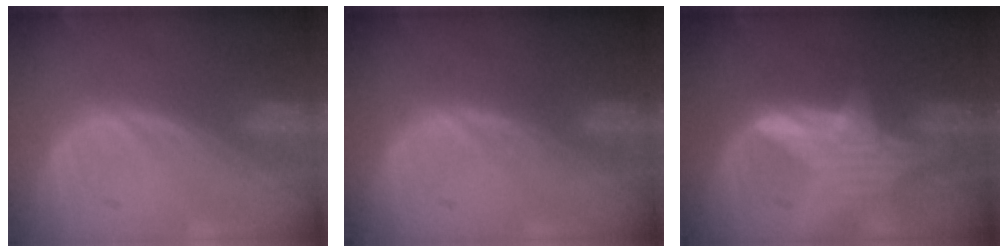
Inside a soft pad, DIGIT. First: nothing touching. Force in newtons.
{"total": 0.8, "press": 0.8, "slide": 0.3}
{"total": 6.0, "press": 6.0, "slide": 0.7}